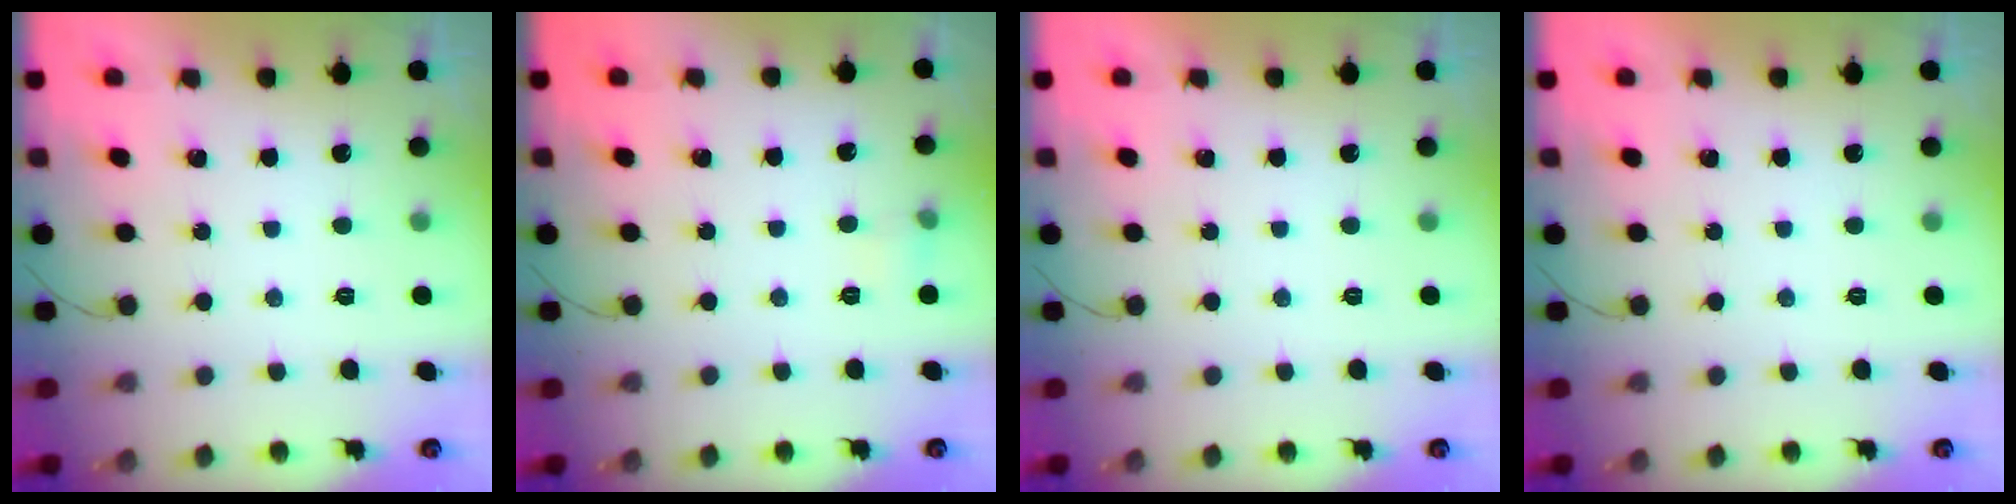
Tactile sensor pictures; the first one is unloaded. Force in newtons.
{"total": 4.1, "press": 3.9, "slide": 1.2}
{"total": 0.0}
{"total": 0.0}